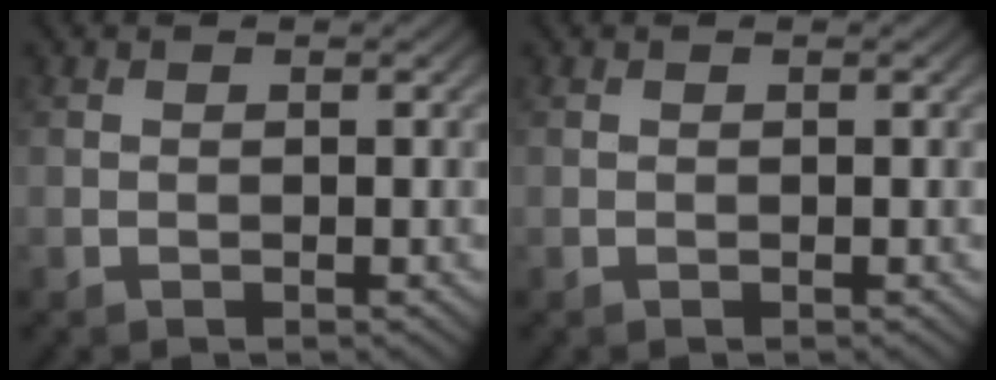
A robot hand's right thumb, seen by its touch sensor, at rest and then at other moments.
{"total": 0.0}